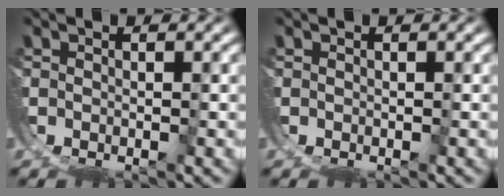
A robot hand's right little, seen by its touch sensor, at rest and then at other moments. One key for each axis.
{"total": 0.0}